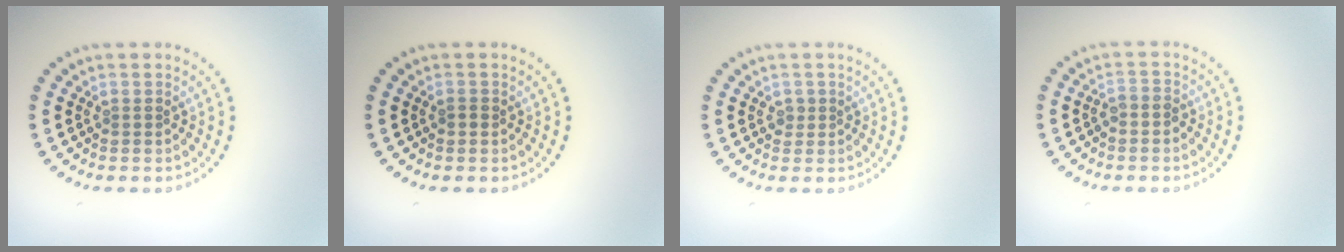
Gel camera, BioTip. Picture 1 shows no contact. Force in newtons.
{"total": 0.8, "press": 0.7, "slide": 0.3}
{"total": 0.7, "press": 0.7, "slide": 0.2}
{"total": 1.4, "press": 1.2, "slide": 0.6}